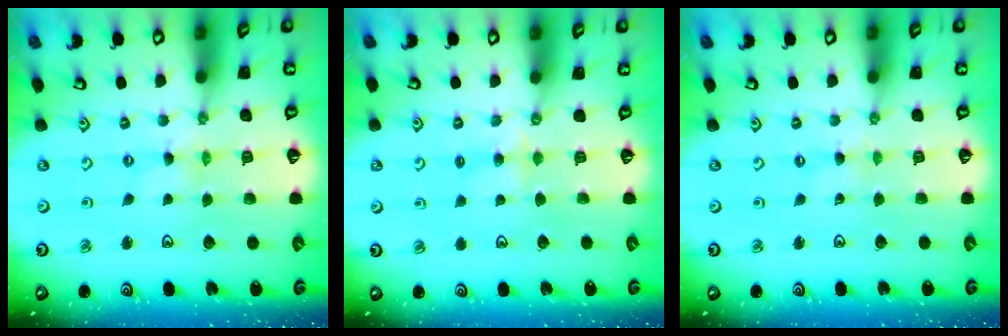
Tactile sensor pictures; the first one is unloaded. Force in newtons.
{"total": 3.5, "press": 3.5, "slide": 0.4}
{"total": 0.0}